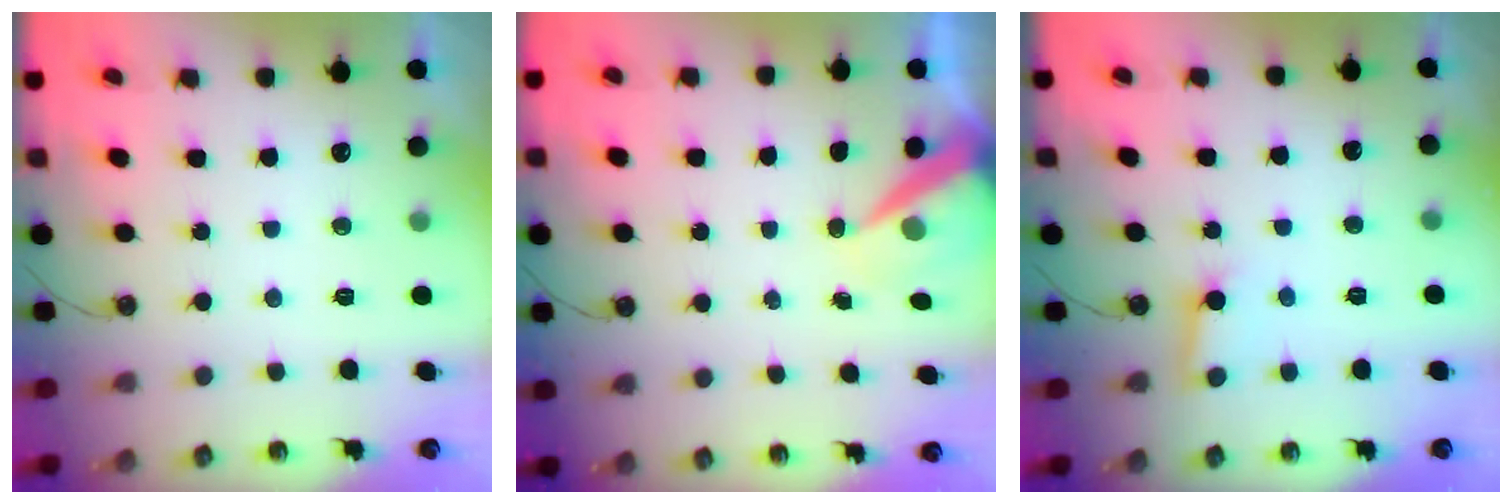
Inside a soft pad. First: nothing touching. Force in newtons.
{"total": 8.4, "press": 8.3, "slide": 0.9}
{"total": 3.0, "press": 3.0, "slide": 0.4}